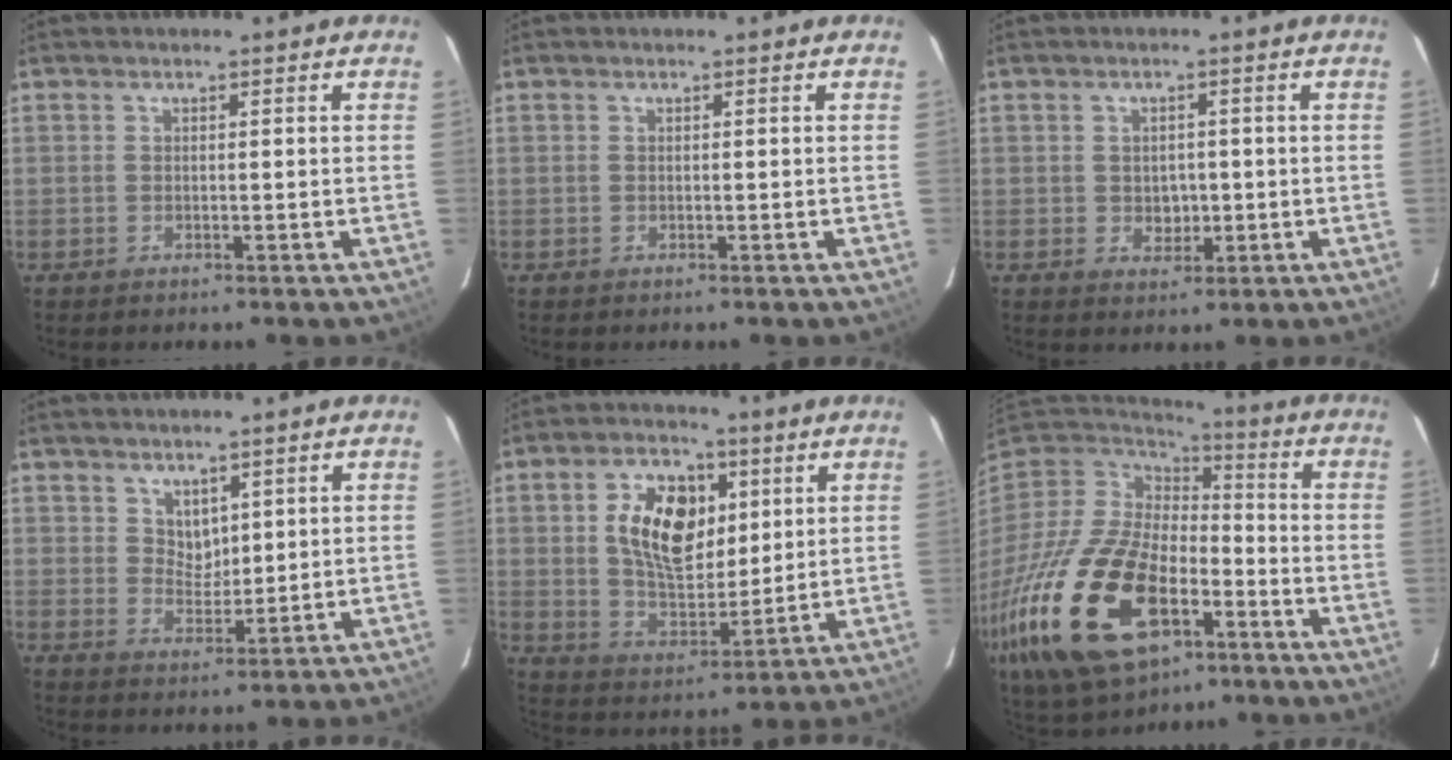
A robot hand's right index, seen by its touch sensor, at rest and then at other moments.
{"total": 0.0}
{"total": 3.5, "force": [-0.3, 3.1, 1.7], "torque": [-0.028, 0.004, 0.002]}
{"total": 3.8, "force": [2.4, 2.7, 1.2], "torque": [-0.011, 0.002, 0.048]}
{"total": 14.1, "force": [4.0, 8.3, 10.6], "torque": [-0.186, 0.015, 0.078]}
{"total": 29.5, "force": [-12.4, 16.5, 21.1], "torque": [-0.480, -0.050, -0.209]}